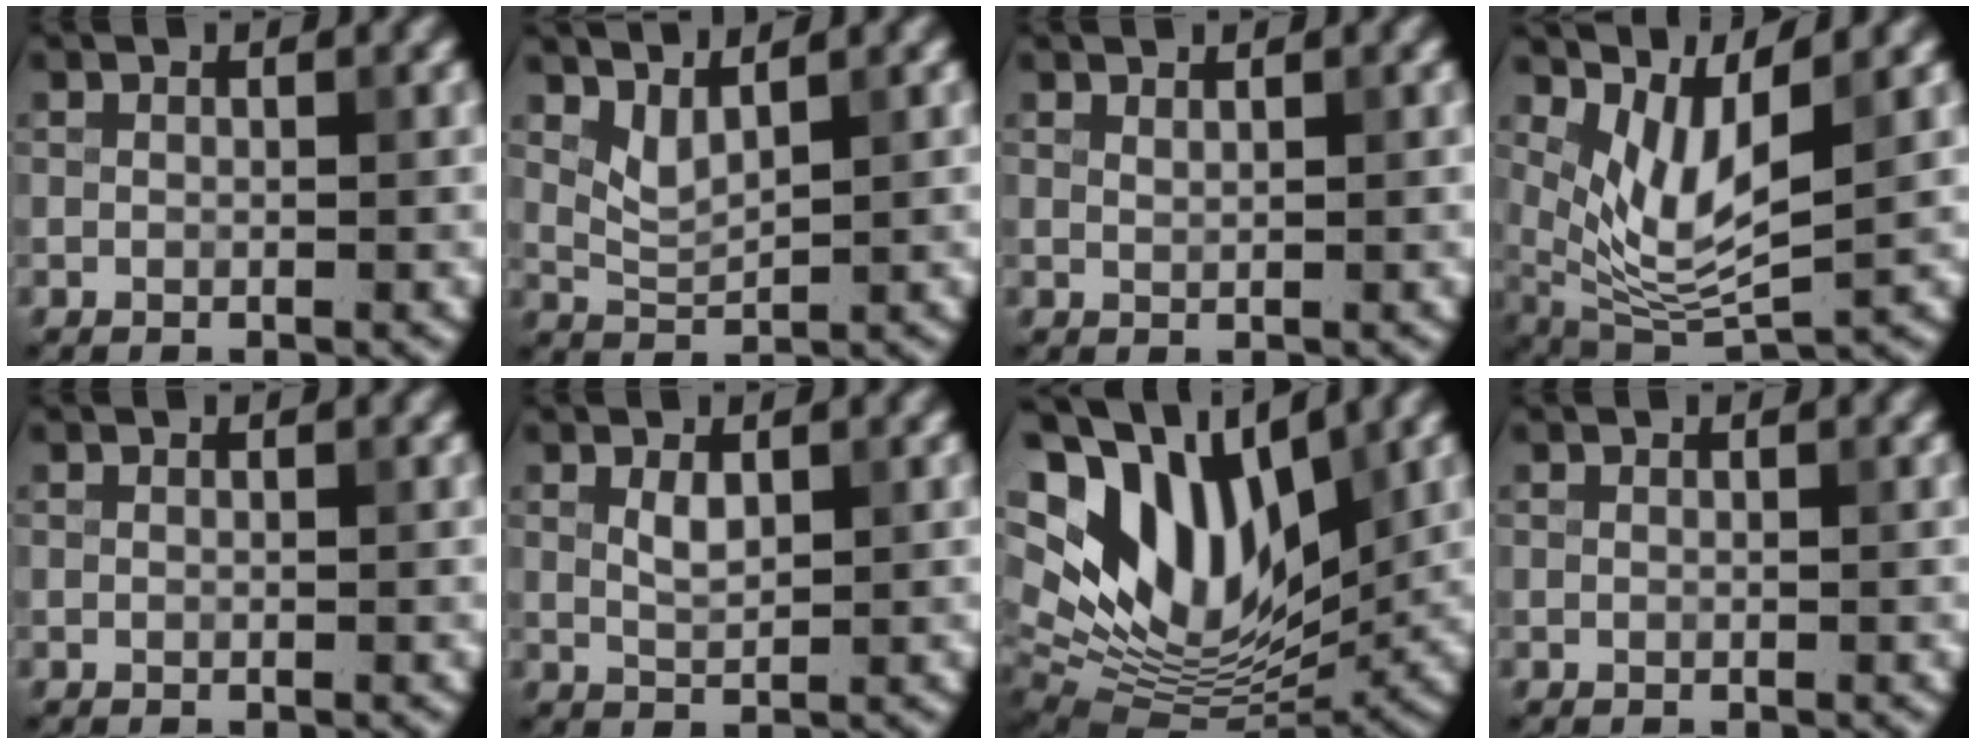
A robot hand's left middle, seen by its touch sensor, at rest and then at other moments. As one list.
[{"total": 2.0, "force": [1.5, 0.5, 1.2], "torque": [-0.034, -0.011, 0.037]}, {"total": 0.6, "force": [0.6, 0.0, 0.1], "torque": [0.000, -0.001, 0.012]}, {"total": 5.9, "force": [2.5, 2.0, 5.0], "torque": [-0.108, -0.017, 0.056]}, {"total": 0.0}, {"total": 1.5, "force": [0.7, 0.7, 1.2], "torque": [-0.027, -0.001, 0.017]}, {"total": 14.6, "force": [5.4, 8.0, 10.9], "torque": [-0.208, 0.012, 0.099]}, {"total": 0.0}]